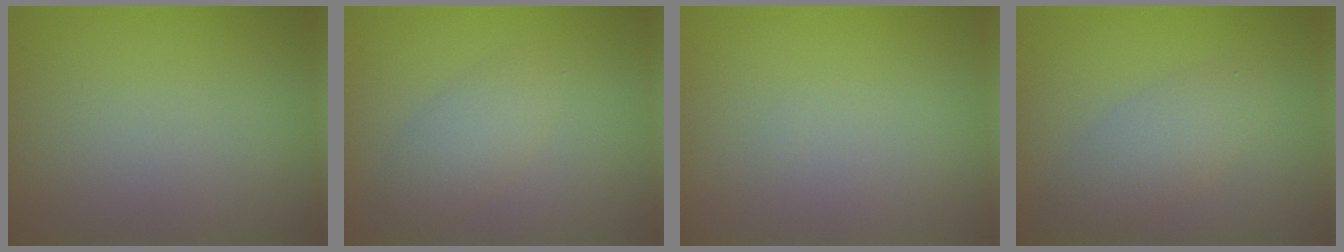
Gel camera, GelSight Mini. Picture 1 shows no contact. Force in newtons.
{"total": 2.5, "press": 2.5, "slide": 0.0}
{"total": 0.0}
{"total": 2.9, "press": 2.9, "slide": 0.1}